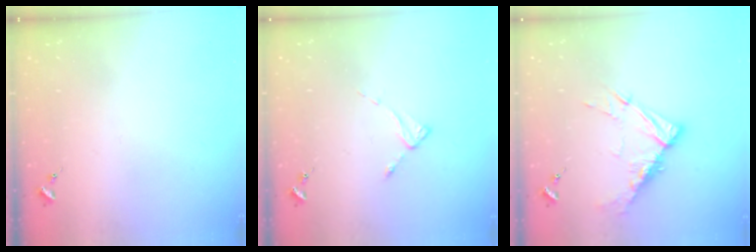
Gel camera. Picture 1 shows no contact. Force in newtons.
{"total": 2.6, "press": 2.6, "slide": 0.2}
{"total": 11.3, "press": 11.2, "slide": 1.1}